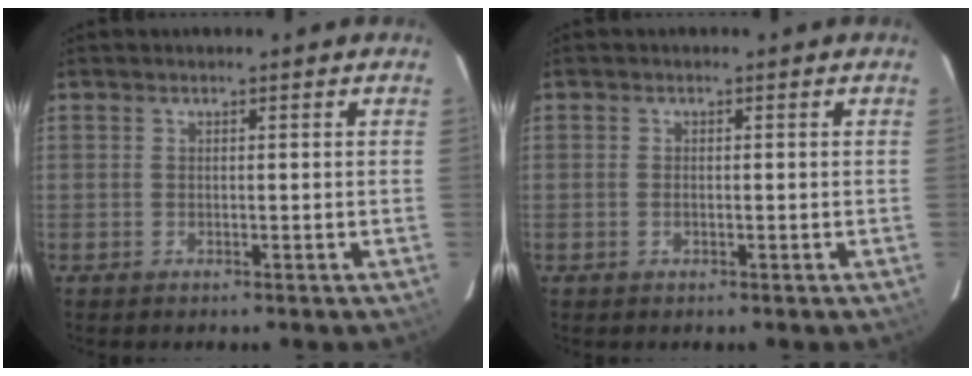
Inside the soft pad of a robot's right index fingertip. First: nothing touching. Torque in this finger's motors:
{"motor_torque": [-0.02, 0.09, -0.05, 0.00]}